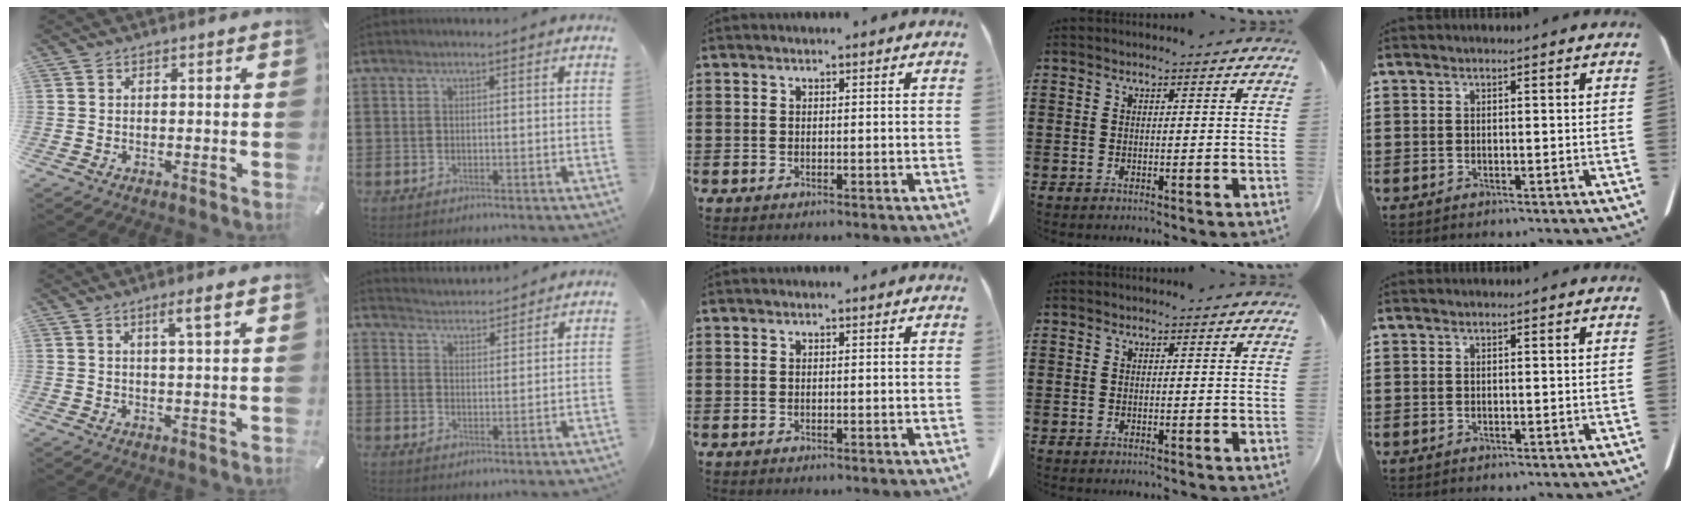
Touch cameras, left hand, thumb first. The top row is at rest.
{"thumb": {"total": 4.7, "force": [2.3, 0.2, 4.1], "torque": [-0.077, -0.003, 0.034]}, "index": {"total": 3.4, "force": [3.4, -0.2, -0.5], "torque": [-0.003, -0.020, 0.062]}}